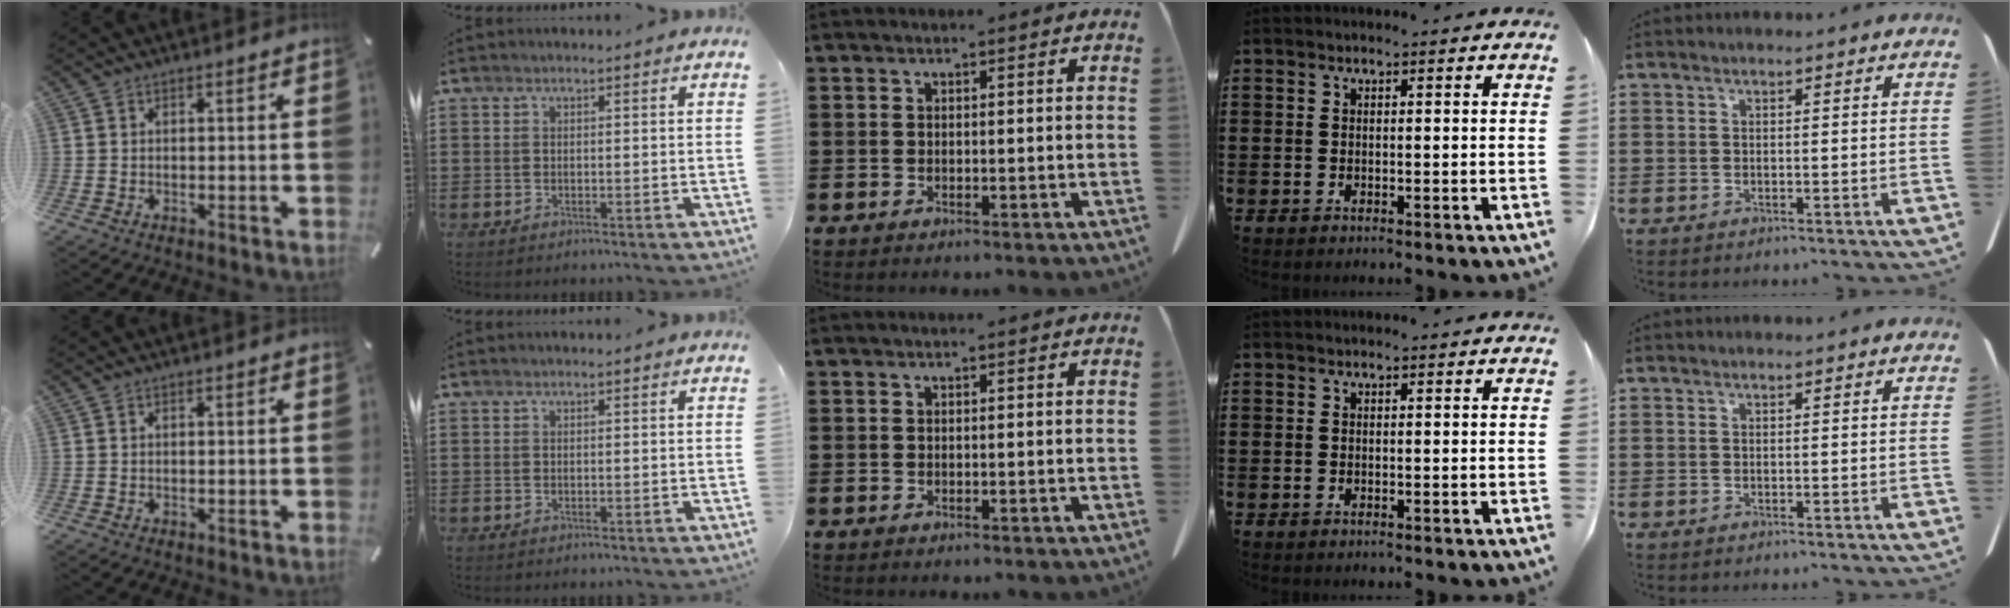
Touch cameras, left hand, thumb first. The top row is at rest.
{}